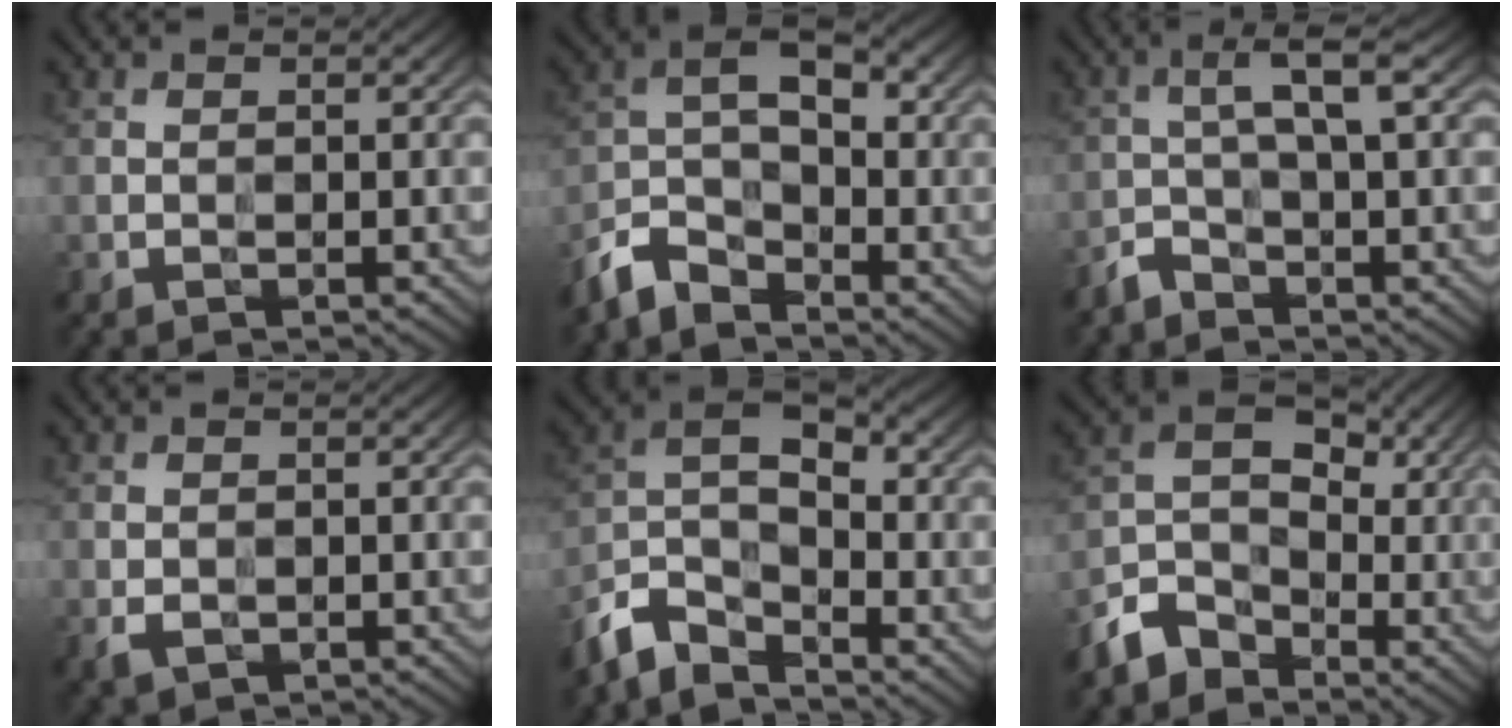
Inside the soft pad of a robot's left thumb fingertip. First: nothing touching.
{"total": 6.8, "force": [-4.9, 3.0, 3.6], "torque": [-0.067, 0.000, -0.118]}
{"total": 3.7, "force": [-1.4, 0.5, 3.3], "torque": [-0.059, 0.011, -0.043]}
{"total": 1.9, "force": [-0.6, 1.3, 1.2], "torque": [-0.029, -0.007, -0.008]}
{"total": 7.9, "force": [-5.9, 3.1, 4.2], "torque": [-0.078, -0.002, -0.139]}
{"total": 6.5, "force": [-4.1, 4.3, 2.7], "torque": [-0.050, 0.002, -0.102]}